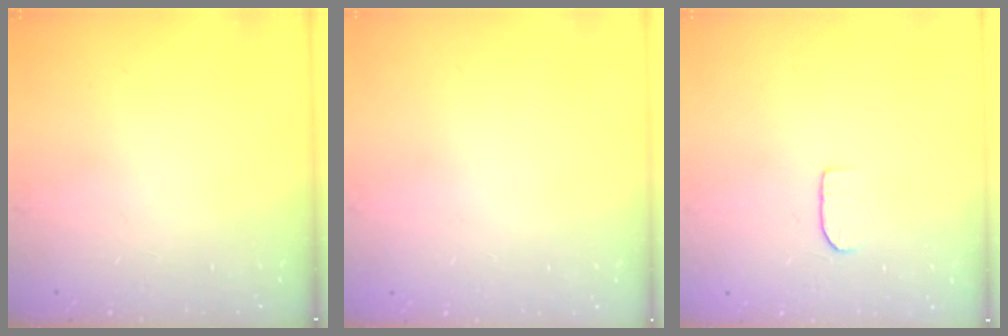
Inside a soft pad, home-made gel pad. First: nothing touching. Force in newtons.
{"total": 0.0}
{"total": 5.0, "press": 5.0, "slide": 0.5}